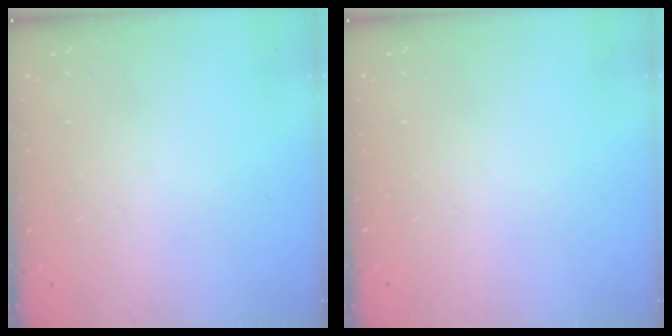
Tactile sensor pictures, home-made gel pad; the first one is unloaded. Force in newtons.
{"total": 0.0}